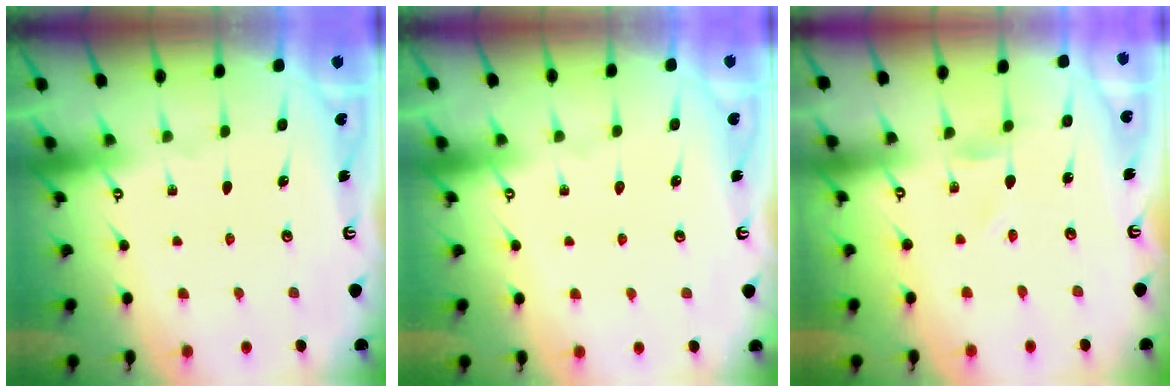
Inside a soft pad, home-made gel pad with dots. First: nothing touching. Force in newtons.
{"total": 1.6, "press": 1.6, "slide": 0.2}
{"total": 0.0}